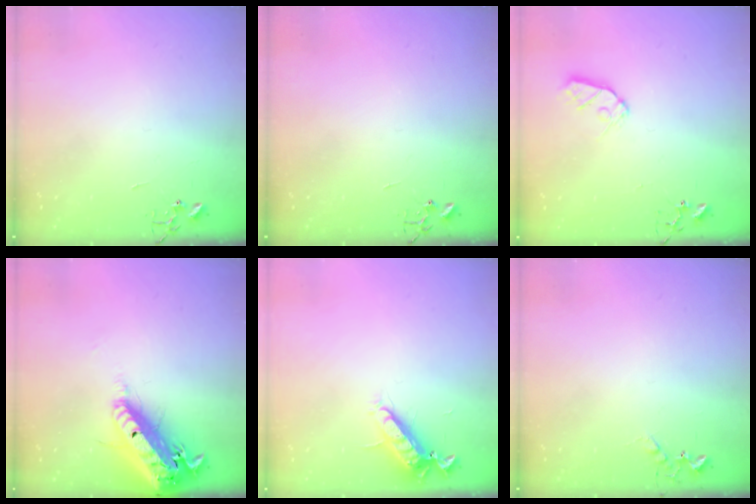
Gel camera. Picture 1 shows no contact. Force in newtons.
{"total": 0.0}
{"total": 7.6, "press": 7.6, "slide": 0.5}
{"total": 21.6, "press": 21.0, "slide": 5.0}
{"total": 12.4, "press": 12.3, "slide": 1.5}
{"total": 5.2, "press": 5.1, "slide": 0.9}